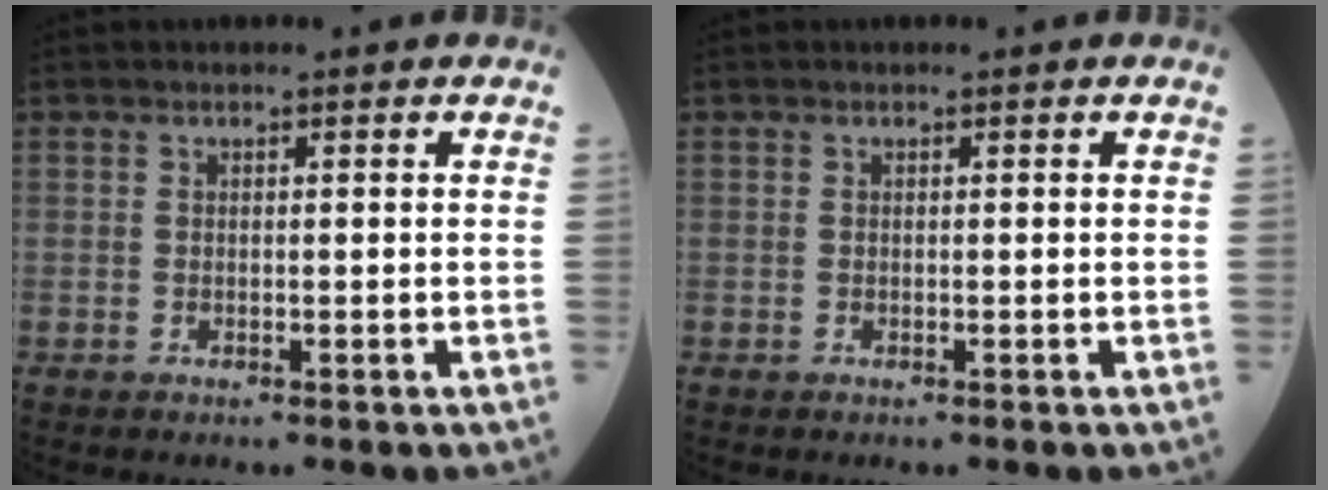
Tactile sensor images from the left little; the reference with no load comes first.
{"total": 0.0}